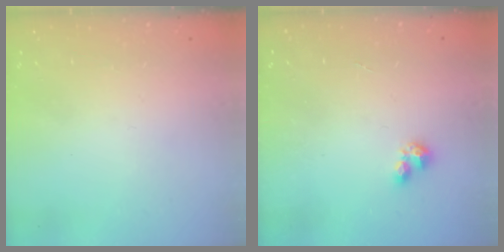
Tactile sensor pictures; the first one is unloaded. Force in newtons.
{"total": 1.0, "press": 1.0, "slide": 0.1}